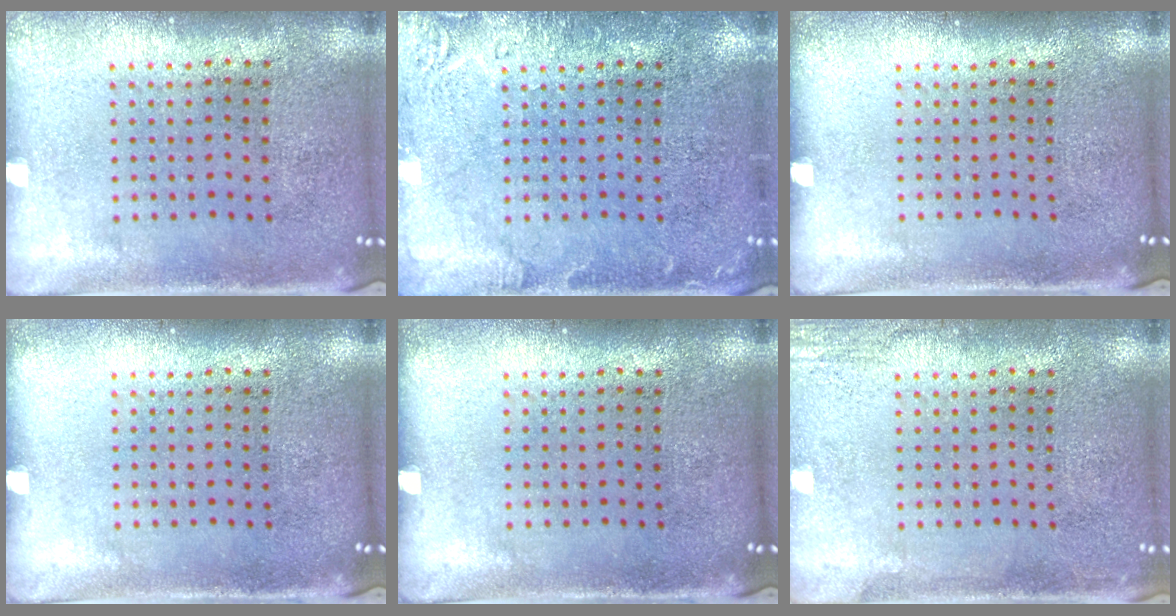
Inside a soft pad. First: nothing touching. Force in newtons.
{"total": 2.7, "press": 2.7, "slide": 0.5}
{"total": 0.0}
{"total": 0.0}
{"total": 0.0}
{"total": 1.9, "press": 1.9, "slide": 0.2}